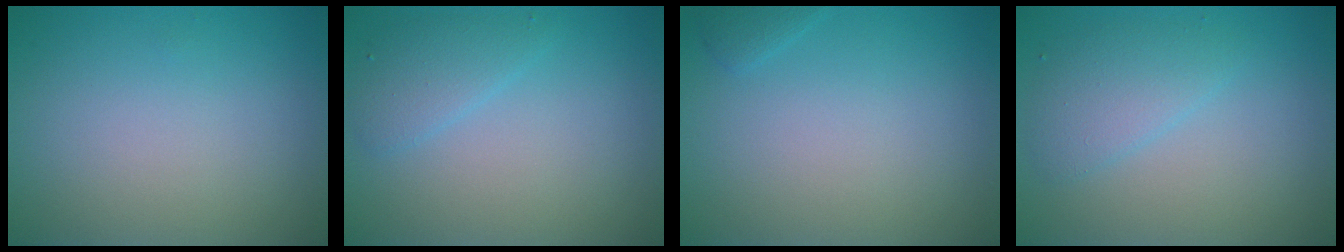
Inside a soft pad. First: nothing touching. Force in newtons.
{"total": 2.0, "press": 2.0, "slide": 0.1}
{"total": 0.7, "press": 0.7, "slide": 0.1}
{"total": 2.5, "press": 2.5, "slide": 0.1}